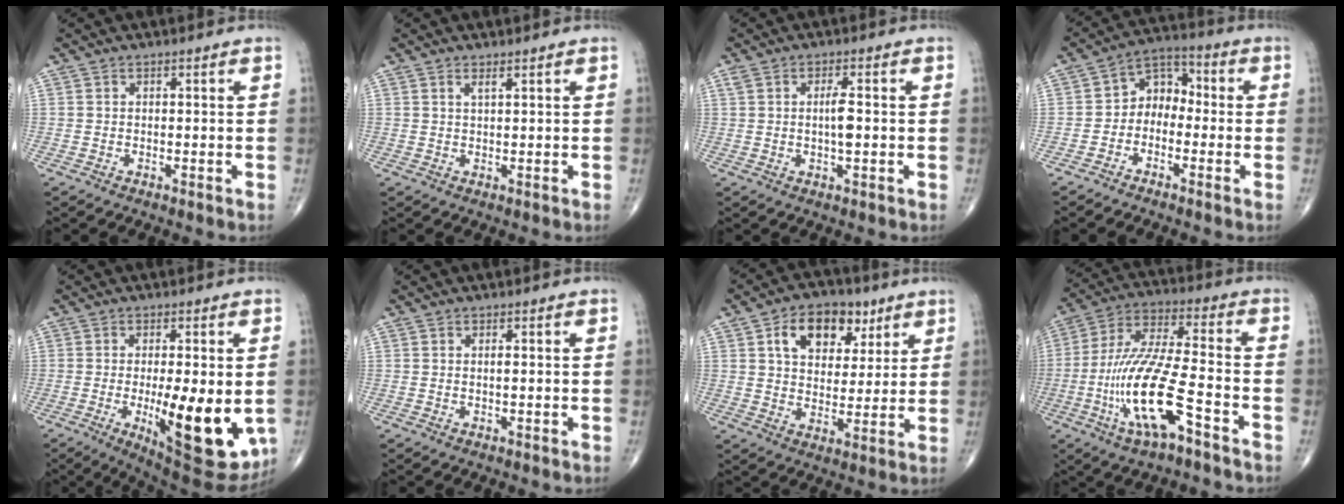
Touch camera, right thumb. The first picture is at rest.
{"total": 1.2, "force": [0.8, 0.2, 0.9], "torque": [-0.018, -0.004, 0.016]}
{"total": 3.8, "force": [0.1, 1.2, 3.6], "torque": [-0.068, 0.003, 0.001]}
{"total": 7.0, "force": [-1.5, 5.3, 4.2], "torque": [-0.033, 0.039, -0.048]}
{"total": 17.3, "force": [-2.9, 5.6, 16.1], "torque": [-0.214, -0.031, -0.023]}
{"total": 0.8, "force": [0.1, 0.1, 0.8], "torque": [-0.014, -0.001, 0.003]}
{"total": 13.0, "force": [5.7, 8.6, 7.8], "torque": [-0.085, -0.011, 0.093]}
{"total": 17.2, "force": [-6.5, 4.0, 15.4], "torque": [-0.329, 0.031, -0.118]}